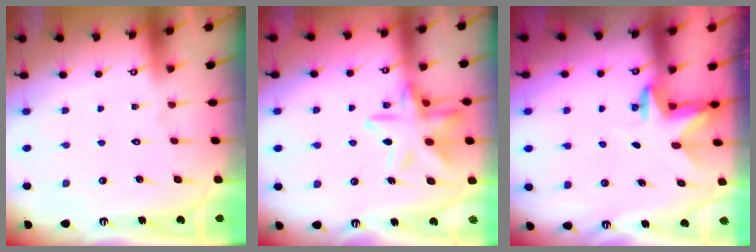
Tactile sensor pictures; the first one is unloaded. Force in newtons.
{"total": 14.9, "press": 14.9, "slide": 1.2}
{"total": 2.9, "press": 2.8, "slide": 0.7}